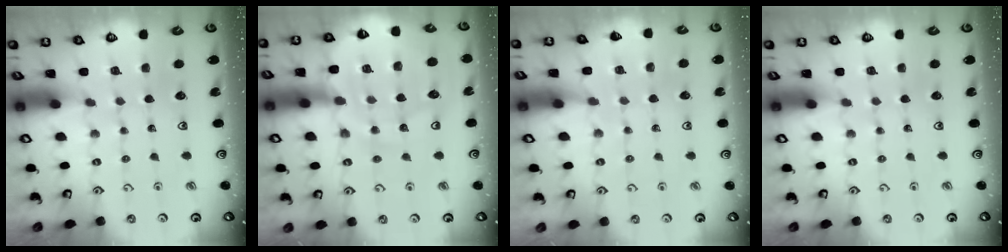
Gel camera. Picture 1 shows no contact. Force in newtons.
{"total": 13.0, "press": 12.9, "slide": 1.6}
{"total": 5.6, "press": 5.5, "slide": 0.7}
{"total": 0.0}